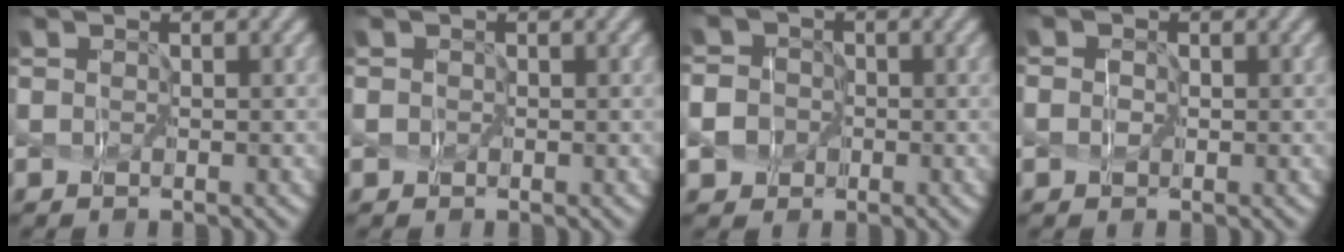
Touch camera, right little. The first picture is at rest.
{"total": 0.8, "force": [0.0, 0.8, 0.3], "torque": [0.005, 0.008, -0.006]}
{"total": 7.5, "force": [-3.0, 6.6, 1.7], "torque": [-0.070, -0.018, -0.068]}
{"total": 0.9, "force": [-0.2, 0.8, 0.4], "torque": [-0.009, 0.003, -0.002]}